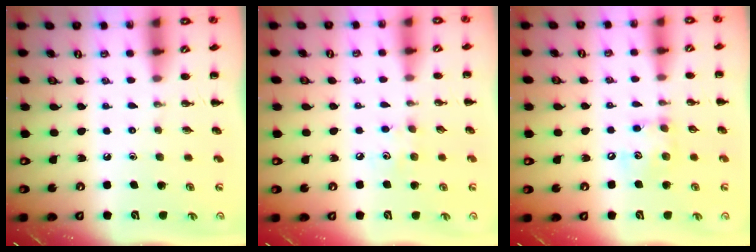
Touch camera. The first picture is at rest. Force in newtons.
{"total": 5.3, "press": 5.2, "slide": 1.1}
{"total": 8.2, "press": 8.2, "slide": 0.9}